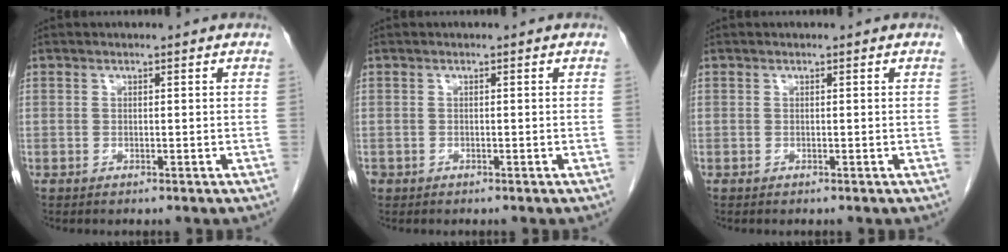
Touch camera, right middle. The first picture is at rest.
{"total": 0.8, "force": [-0.4, 0.7, 0.2], "torque": [-0.010, 0.003, -0.006]}
{"total": 0.0}